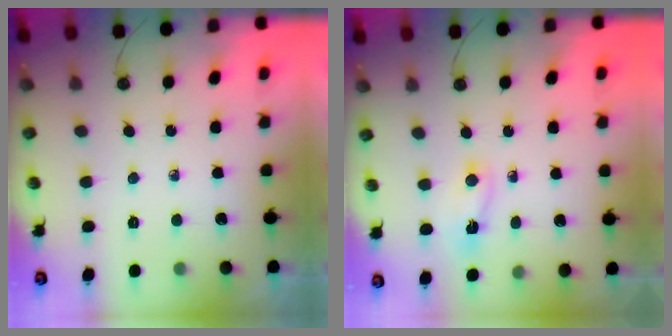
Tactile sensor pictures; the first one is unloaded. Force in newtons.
{"total": 2.4, "press": 2.3, "slide": 0.4}